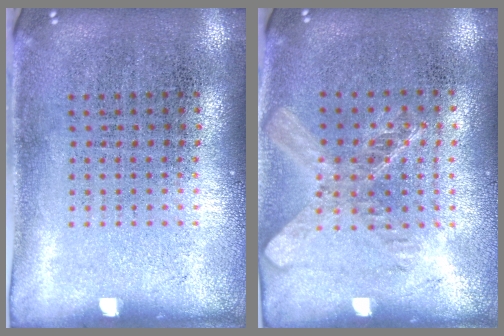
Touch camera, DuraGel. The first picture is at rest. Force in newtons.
{"total": 1.5, "press": 1.3, "slide": 0.7}